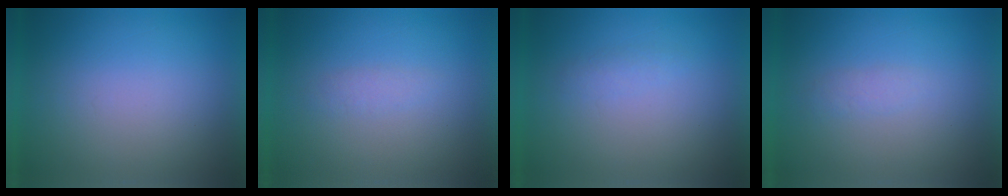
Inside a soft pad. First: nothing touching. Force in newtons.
{"total": 1.3}
{"total": 1.3}
{"total": 1.5}